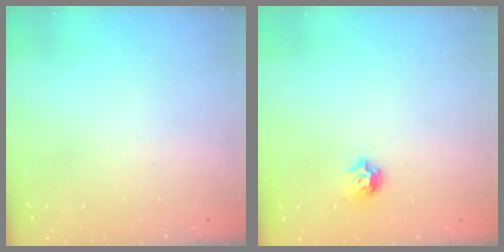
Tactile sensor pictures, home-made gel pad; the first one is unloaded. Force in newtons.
{"total": 5.3, "press": 5.2, "slide": 1.2}